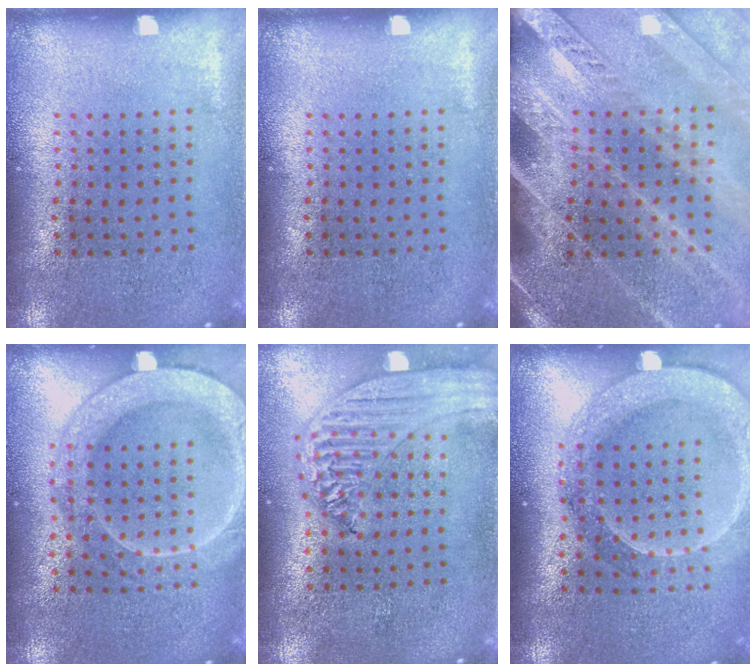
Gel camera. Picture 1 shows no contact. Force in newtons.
{"total": 0.0}
{"total": 3.5, "press": 3.0, "slide": 1.8}
{"total": 2.0, "press": 2.0, "slide": 0.3}
{"total": 1.8, "press": 1.7, "slide": 0.6}
{"total": 2.2, "press": 2.0, "slide": 1.1}